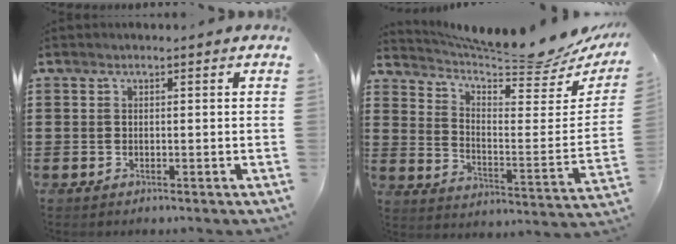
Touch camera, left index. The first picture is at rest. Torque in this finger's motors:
{"motor_torque": [2.14, 0.00, 0.05, 0.06]}